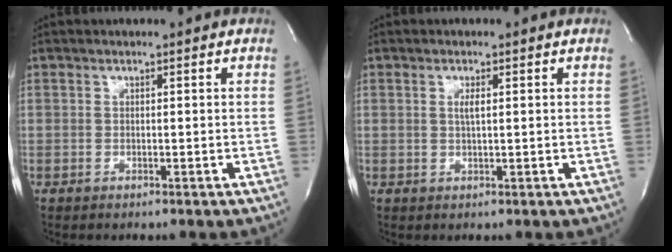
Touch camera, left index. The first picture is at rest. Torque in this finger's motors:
{"motor_torque": [0.33, -0.07, 0.04, 0.01]}